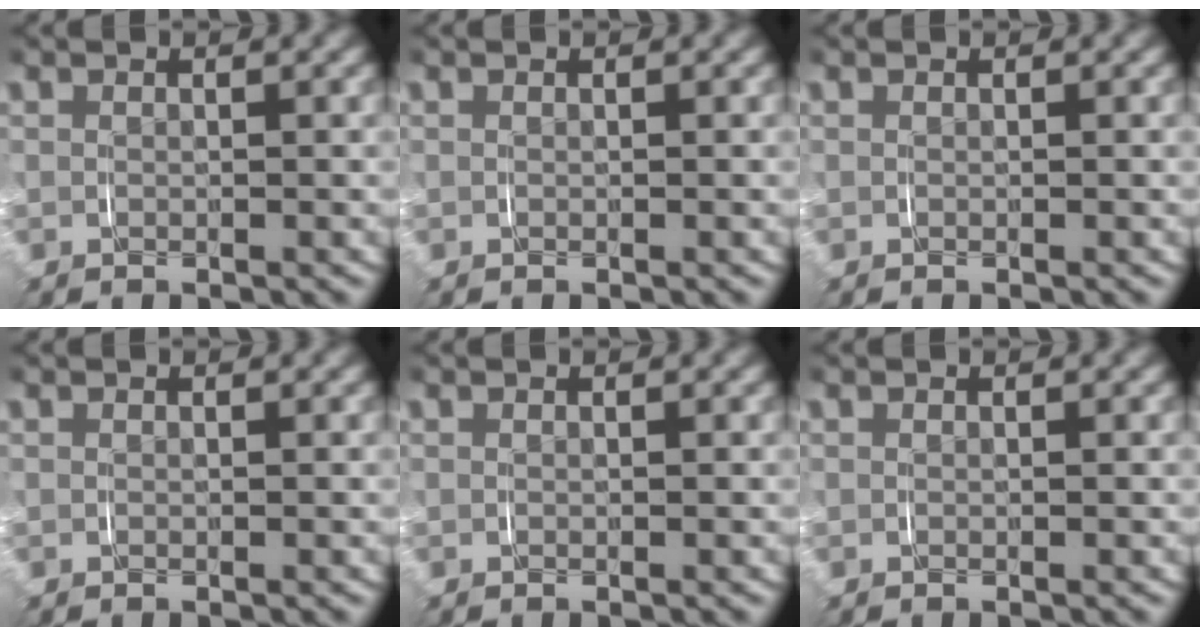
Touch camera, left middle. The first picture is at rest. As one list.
[{"total": 0.0}, {"total": 0.0}, {"total": 0.0}, {"total": 0.0}, {"total": 0.0}]